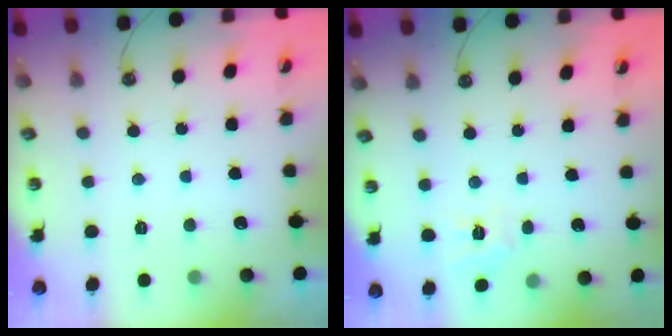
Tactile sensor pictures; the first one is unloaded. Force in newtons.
{"total": 5.3, "press": 5.3, "slide": 0.7}